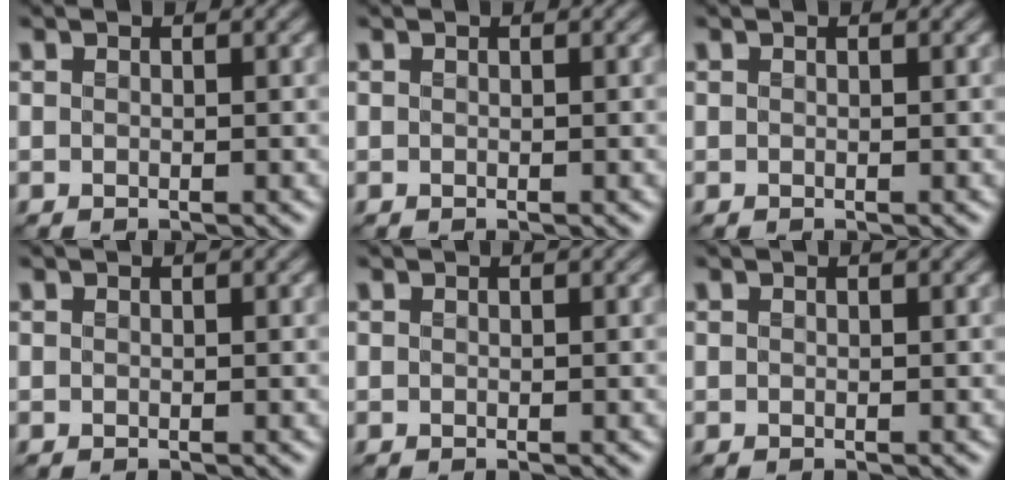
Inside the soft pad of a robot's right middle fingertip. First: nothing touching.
{"total": 0.0}
{"total": 0.0}
{"total": 0.0}
{"total": 0.0}
{"total": 0.0}